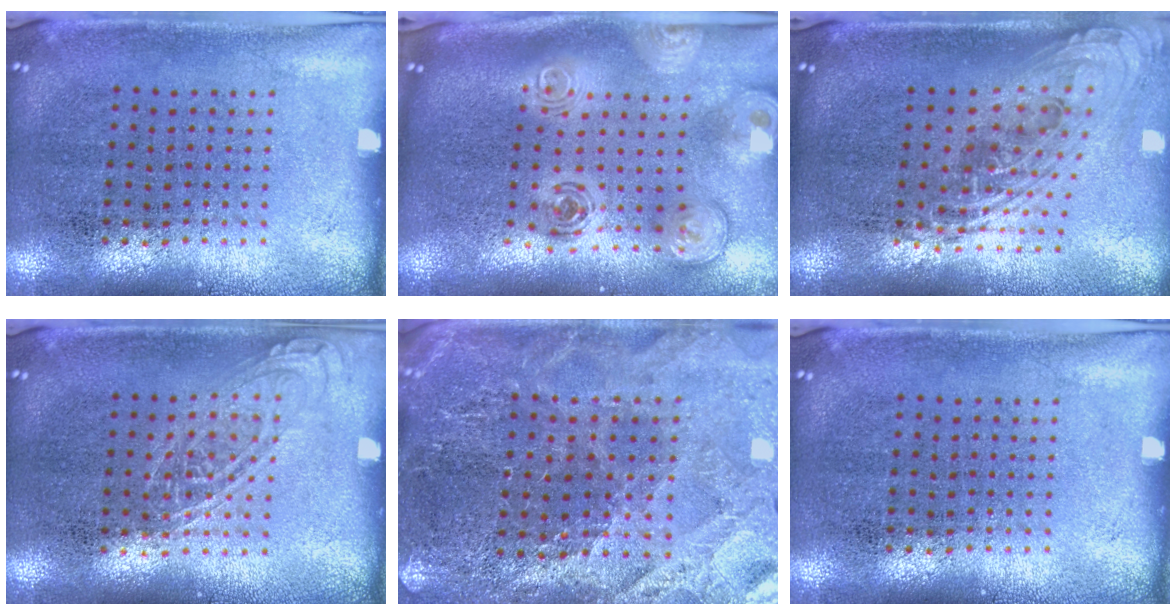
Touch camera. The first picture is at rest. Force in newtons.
{"total": 2.9, "press": 2.1, "slide": 2.1}
{"total": 2.2, "press": 1.6, "slide": 1.5}
{"total": 0.8, "press": 0.8, "slide": 0.1}
{"total": 3.0, "press": 2.9, "slide": 0.4}
{"total": 0.0}